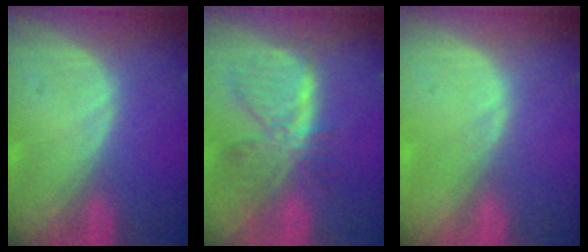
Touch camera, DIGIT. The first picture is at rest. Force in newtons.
{"total": 7.7, "press": 6.8, "slide": 3.5}
{"total": 0.5, "press": 0.5, "slide": 0.1}